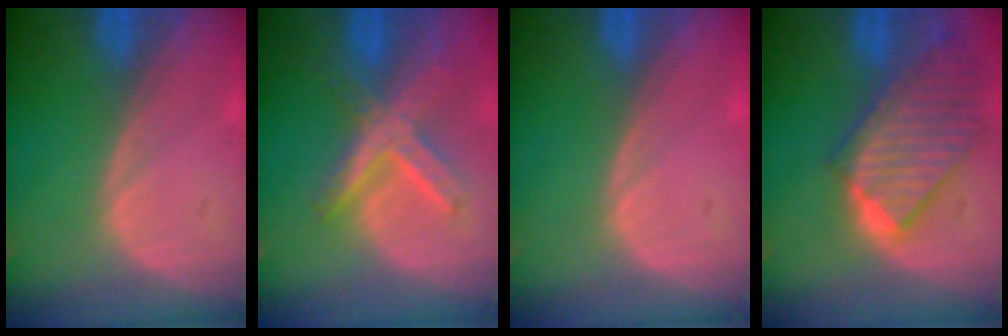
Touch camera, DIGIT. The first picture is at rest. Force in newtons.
{"total": 7.6, "press": 6.5, "slide": 3.8}
{"total": 0.5, "press": 0.1, "slide": 0.5}
{"total": 9.8, "press": 8.6, "slide": 4.6}